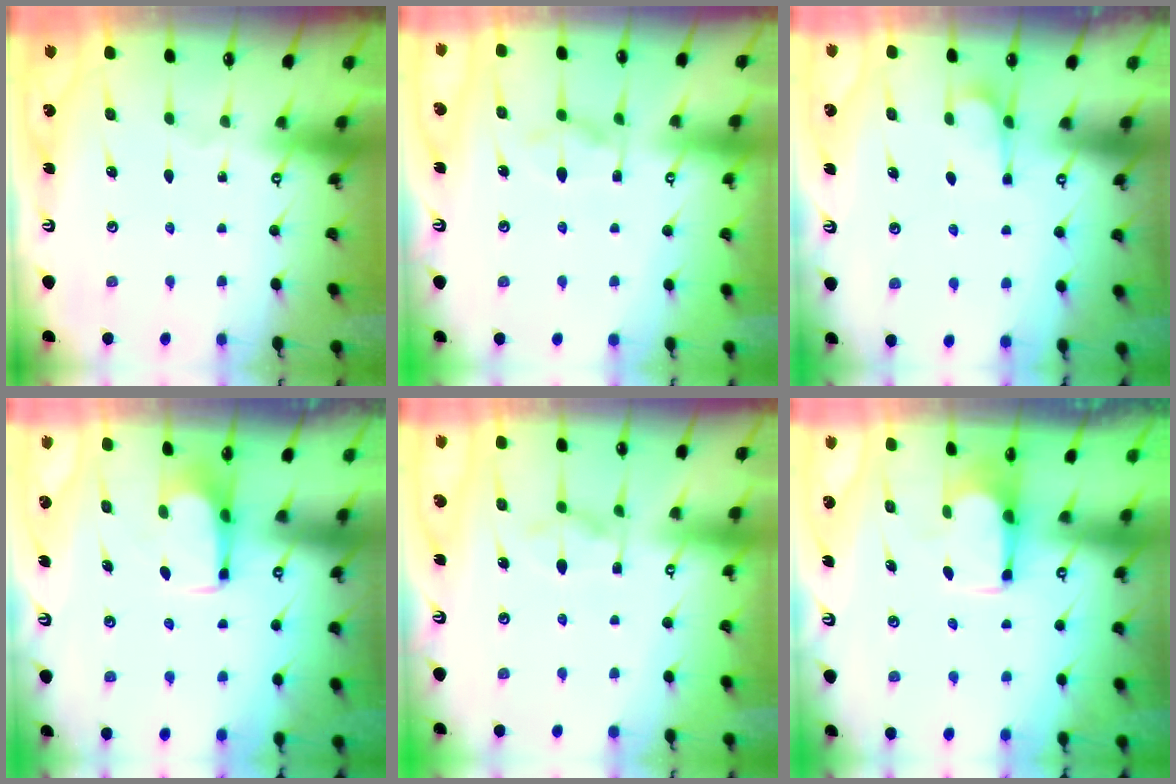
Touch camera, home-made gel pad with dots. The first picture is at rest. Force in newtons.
{"total": 3.1, "press": 2.9, "slide": 1.2}
{"total": 2.6, "press": 2.4, "slide": 1.0}
{"total": 1.6, "press": 1.5, "slide": 0.4}
{"total": 3.1, "press": 2.9, "slide": 1.2}
{"total": 1.7, "press": 1.5, "slide": 0.9}